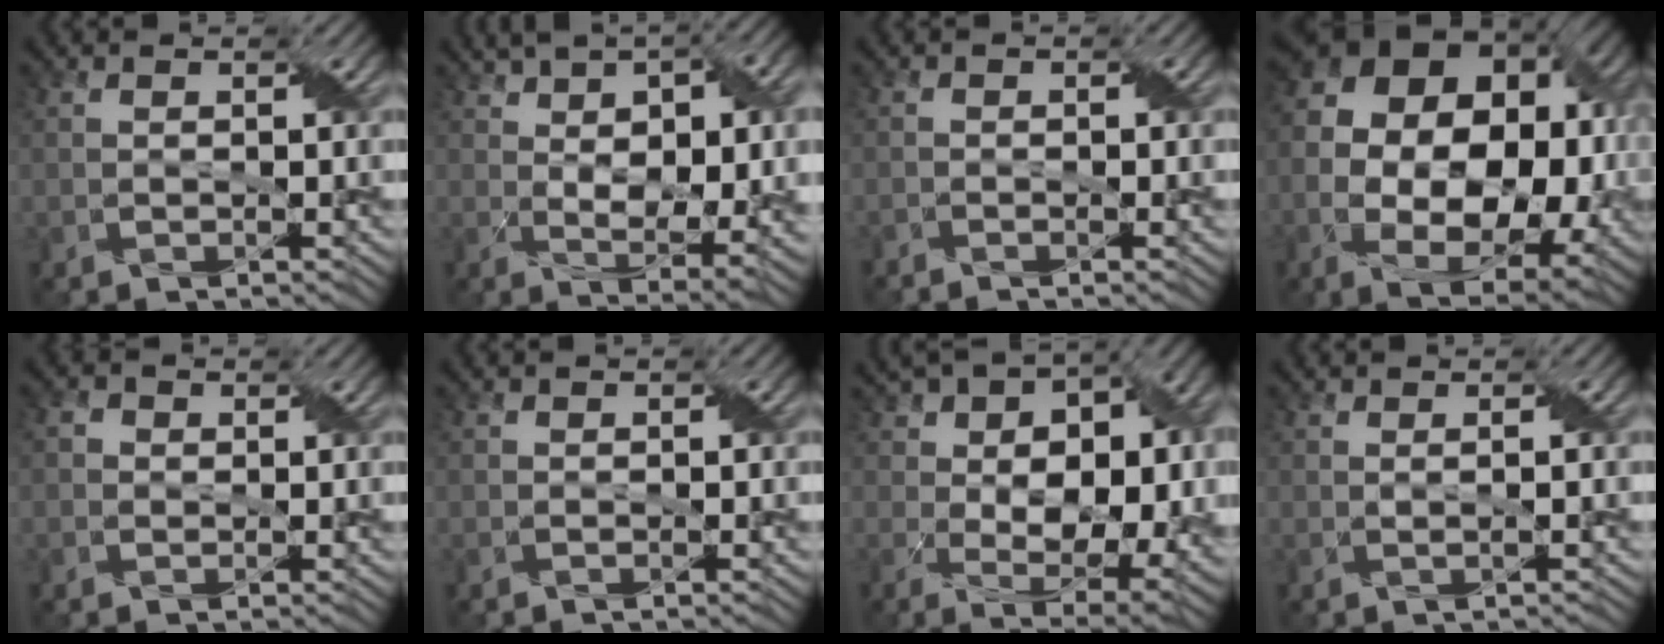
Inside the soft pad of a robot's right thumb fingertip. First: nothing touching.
{"total": 15.3, "force": [3.9, 7.0, 13.1], "torque": [-0.209, 0.010, 0.075]}
{"total": 1.2, "force": [-0.9, 0.3, 0.8], "torque": [-0.016, -0.001, -0.016]}
{"total": 18.5, "force": [-1.0, 12.1, 13.9], "torque": [-0.261, -0.024, 0.004]}
{"total": 1.4, "force": [0.0, 1.3, 0.5], "torque": [-0.013, 0.001, -0.004]}
{"total": 0.6, "force": [-0.1, 0.3, 0.5], "torque": [-0.006, -0.001, -0.001]}
{"total": 18.1, "force": [2.6, 10.9, 14.2], "torque": [-0.228, 0.005, 0.079]}
{"total": 0.9, "force": [0.2, 0.0, 0.9], "torque": [-0.020, 0.008, 0.001]}